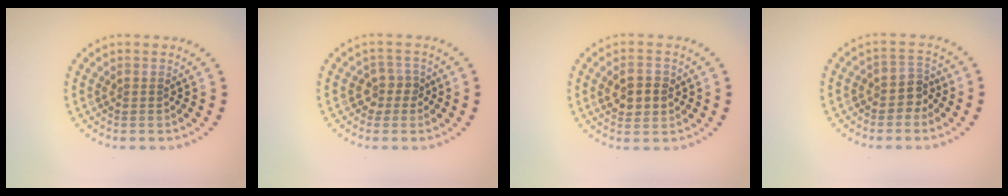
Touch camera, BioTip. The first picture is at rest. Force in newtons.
{"total": 1.9, "press": 1.5, "slide": 1.1}
{"total": 3.0, "press": 3.0, "slide": 0.3}
{"total": 2.0, "press": 1.7, "slide": 1.1}